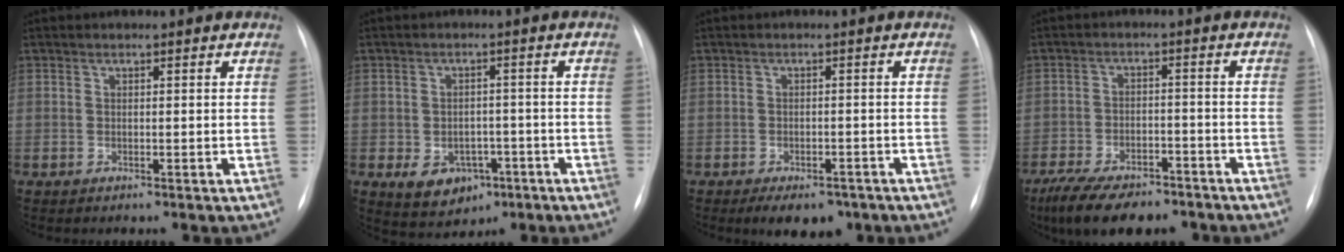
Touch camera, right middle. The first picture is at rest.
{"total": 6.6, "force": [-2.7, 5.0, 3.3], "torque": [-0.051, 0.010, -0.028]}
{"total": 6.6, "force": [-4.7, 3.3, 3.2], "torque": [-0.035, 0.002, -0.062]}
{"total": 13.1, "force": [-10.1, 5.0, 6.7], "torque": [-0.114, -0.007, -0.156]}